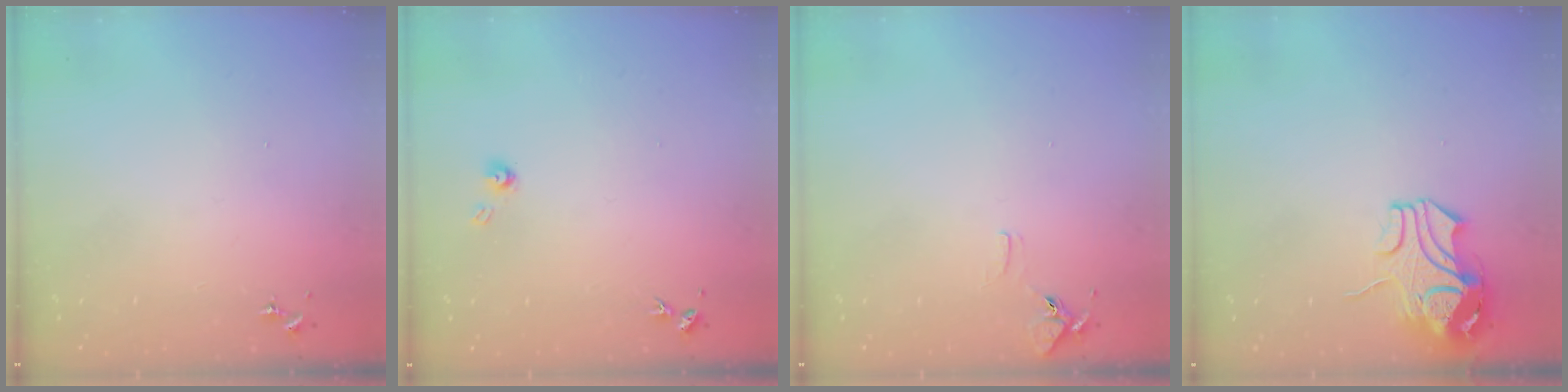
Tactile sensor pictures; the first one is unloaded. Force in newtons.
{"total": 3.9, "press": 3.8, "slide": 0.4}
{"total": 6.2, "press": 6.1, "slide": 0.6}
{"total": 10.5, "press": 10.4, "slide": 1.1}